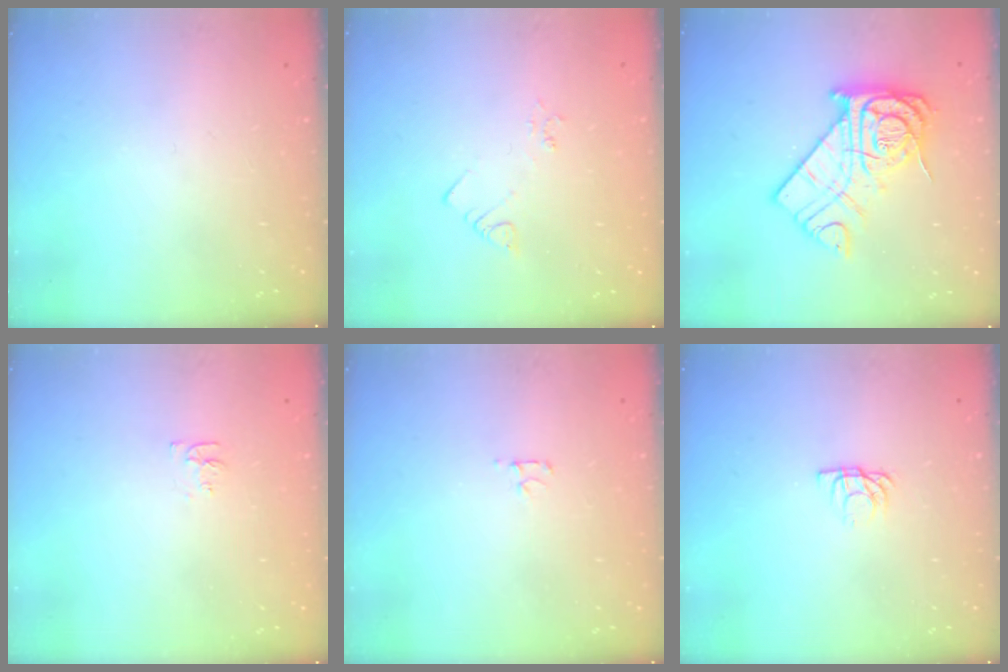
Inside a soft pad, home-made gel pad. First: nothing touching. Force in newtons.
{"total": 2.4, "press": 2.4, "slide": 0.4}
{"total": 16.8, "press": 16.7, "slide": 1.7}
{"total": 3.7, "press": 3.6, "slide": 0.6}
{"total": 2.7, "press": 2.7, "slide": 0.3}
{"total": 4.1, "press": 4.1, "slide": 0.6}